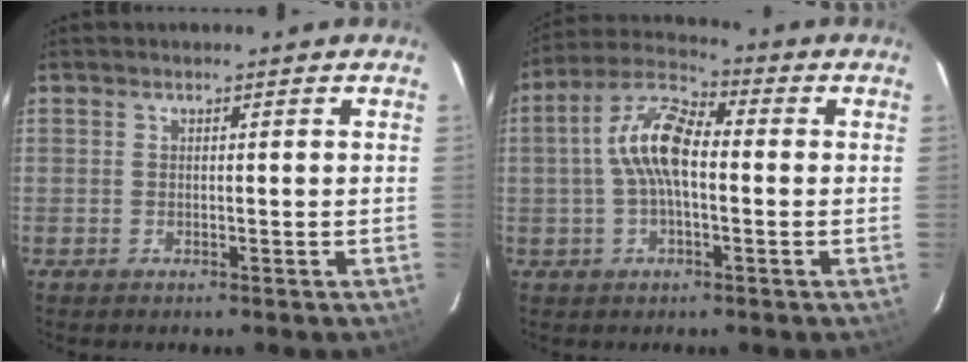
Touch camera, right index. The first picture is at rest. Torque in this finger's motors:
{"motor_torque": [0.52, -0.14, 0.78, 0.19]}